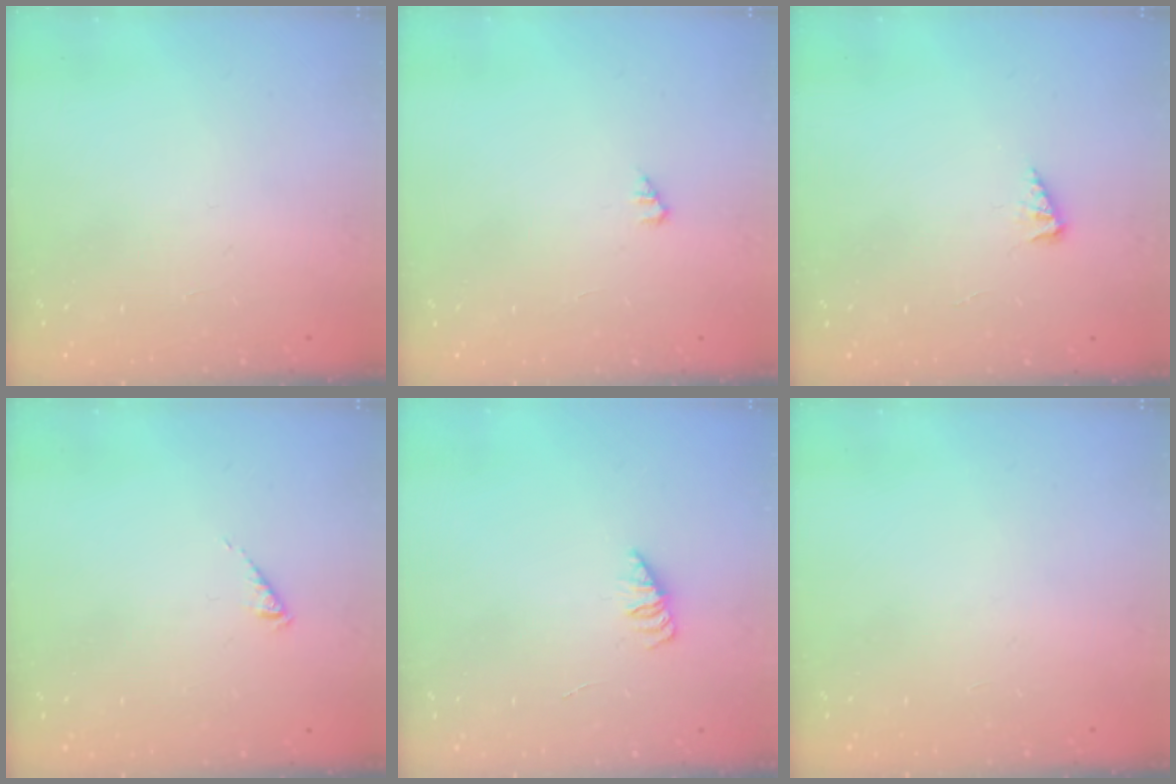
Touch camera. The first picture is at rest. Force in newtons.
{"total": 1.4, "press": 1.3, "slide": 0.1}
{"total": 2.7, "press": 2.7, "slide": 0.4}
{"total": 1.0, "press": 1.0, "slide": 0.3}
{"total": 1.9, "press": 1.9, "slide": 0.4}
{"total": 0.0}